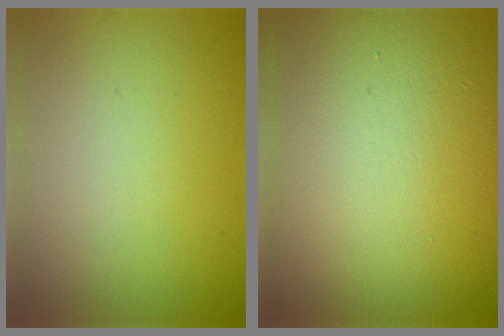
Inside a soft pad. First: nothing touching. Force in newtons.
{"total": 19.3, "press": 19.3, "slide": 0.6}